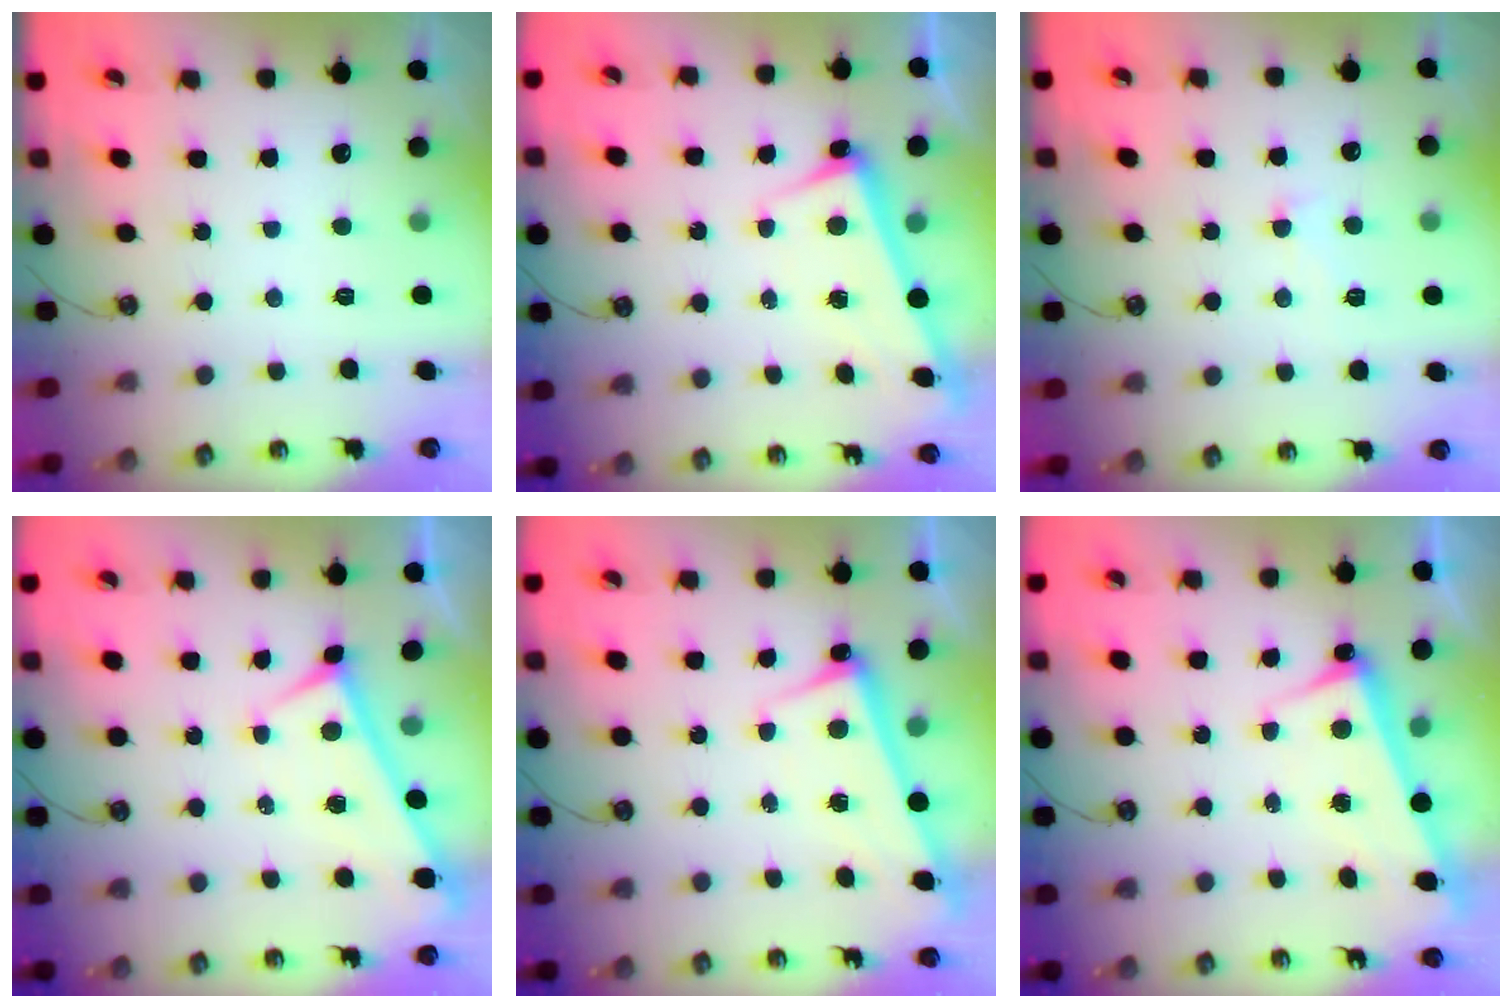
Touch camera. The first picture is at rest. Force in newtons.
{"total": 2.8, "press": 2.7, "slide": 0.7}
{"total": 1.1, "press": 1.0, "slide": 0.6}
{"total": 0.0}
{"total": 2.7, "press": 2.5, "slide": 1.0}
{"total": 3.5, "press": 3.4, "slide": 0.9}